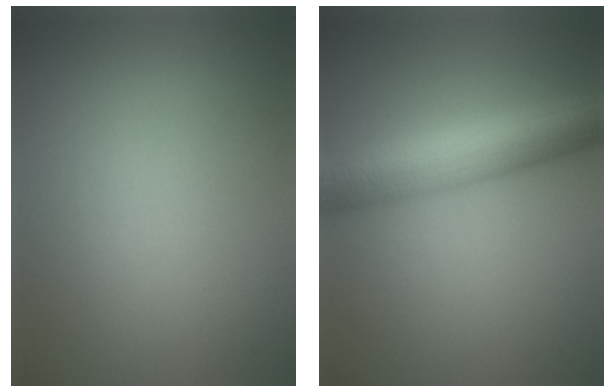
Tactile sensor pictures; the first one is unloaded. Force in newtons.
{"total": 8.5, "press": 8.5, "slide": 0.2}